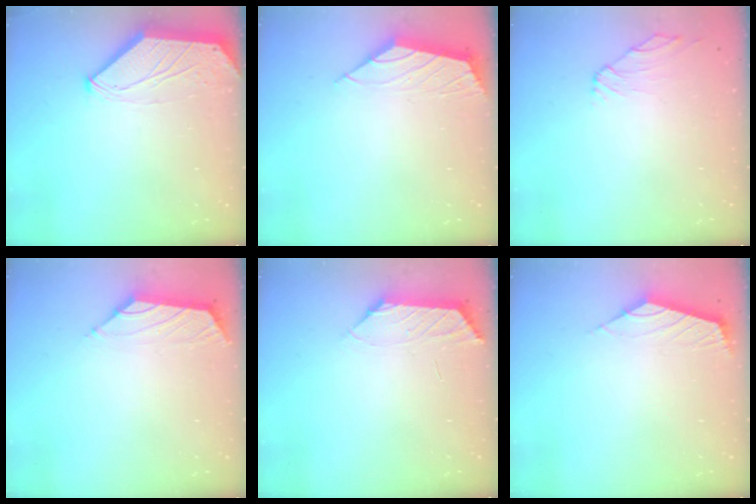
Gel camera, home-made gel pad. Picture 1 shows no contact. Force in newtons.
{"total": 2.0, "press": 2.0, "slide": 0.5}
{"total": 0.9, "press": 0.8, "slide": 0.5}
{"total": 1.5, "press": 1.4, "slide": 0.6}
{"total": 0.9, "press": 0.7, "slide": 0.4}
{"total": 2.4, "press": 2.3, "slide": 0.6}